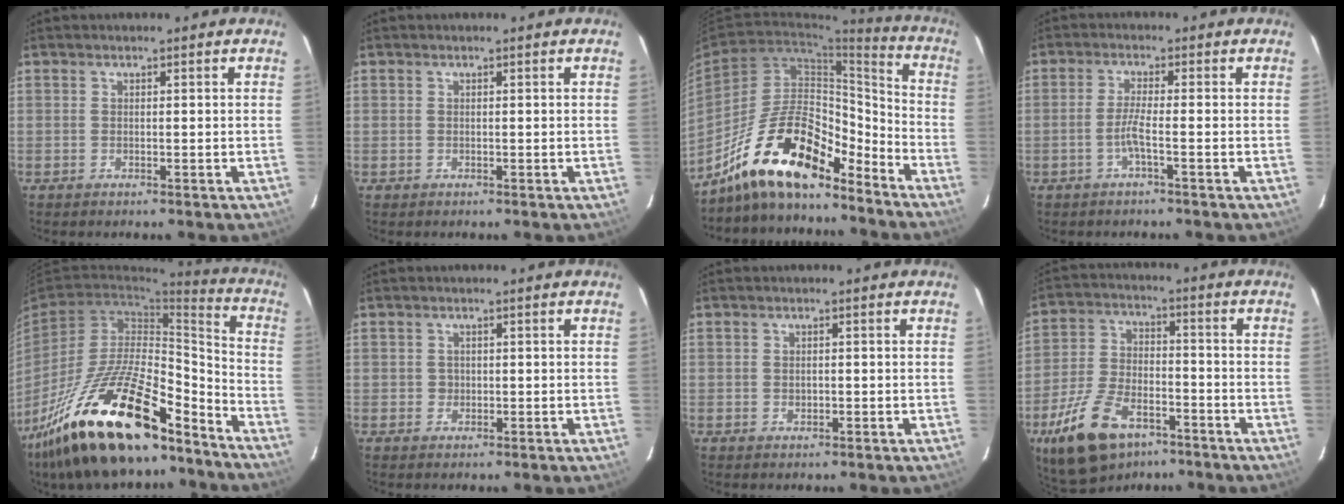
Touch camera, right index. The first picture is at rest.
{"total": 0.6, "force": [-0.3, 0.5, -0.1], "torque": [0.001, 0.002, -0.005]}
{"total": 18.4, "force": [-14.3, 5.6, 10.1], "torque": [-0.191, 0.012, -0.253]}
{"total": 2.9, "force": [-1.5, -0.4, 2.4], "torque": [-0.053, -0.002, -0.030]}
{"total": 27.7, "force": [-19.8, 8.9, 17.3], "torque": [-0.309, -0.013, -0.320]}
{"total": 1.4, "force": [-0.3, 1.3, 0.0], "torque": [0.003, 0.000, -0.001]}
{"total": 0.9, "force": [-0.2, 0.9, 0.3], "torque": [-0.005, 0.000, -0.002]}
{"total": 16.0, "force": [-9.7, 8.2, 9.7], "torque": [-0.209, -0.011, -0.171]}